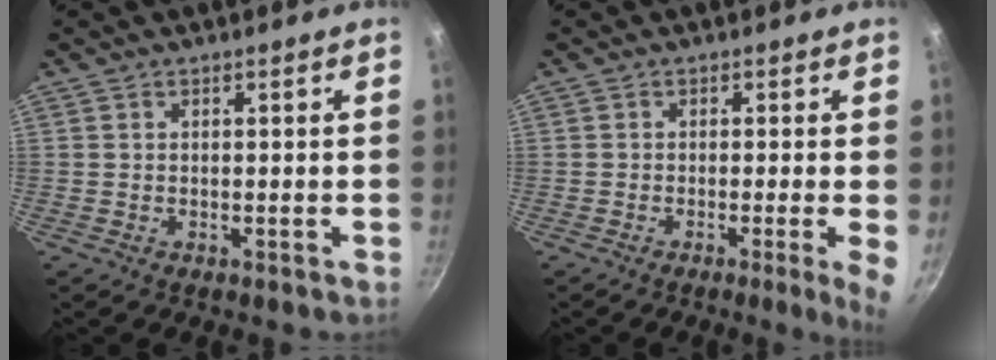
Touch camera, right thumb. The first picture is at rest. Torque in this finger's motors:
{"motor_torque": [-0.39, 0.85, -0.08, 0.13, 0.06]}